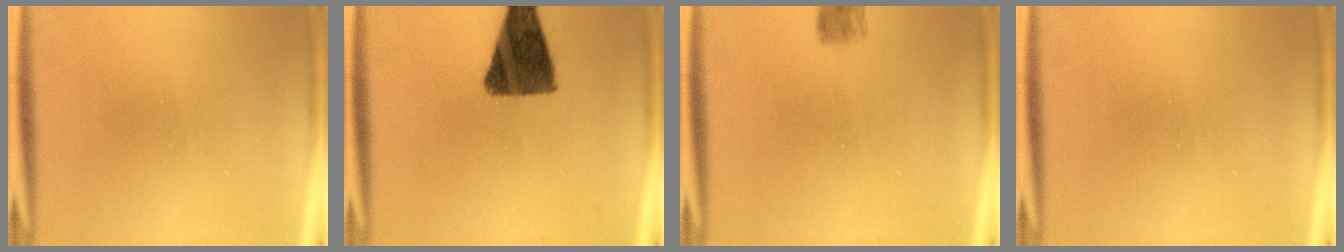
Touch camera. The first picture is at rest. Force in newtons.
{"total": 12.1}
{"total": 2.6}
{"total": 0.0}